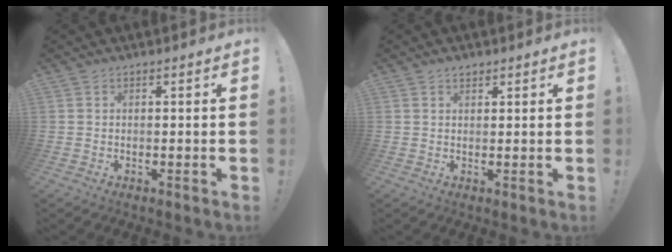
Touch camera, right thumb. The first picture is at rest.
{"total": 1.6, "force": [1.2, 0.9, 0.5], "torque": [0.001, -0.007, 0.021]}